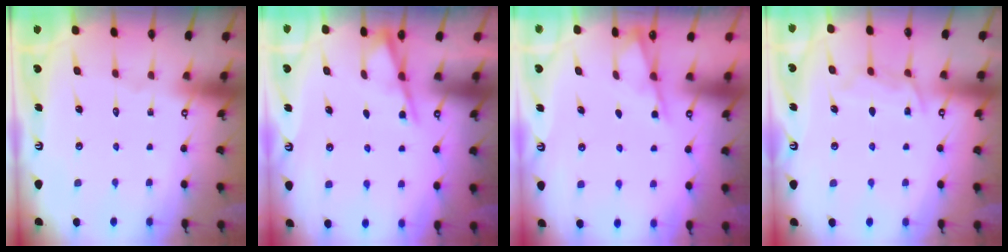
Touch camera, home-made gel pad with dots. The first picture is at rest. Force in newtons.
{"total": 2.7, "press": 2.7, "slide": 0.5}
{"total": 2.4, "press": 2.4, "slide": 0.5}
{"total": 8.0, "press": 7.9, "slide": 1.0}